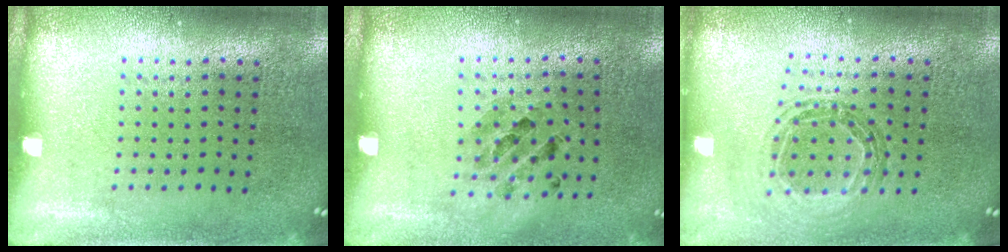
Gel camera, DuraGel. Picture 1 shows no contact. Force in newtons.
{"total": 0.8, "press": 0.8, "slide": 0.1}
{"total": 0.8, "press": 0.8, "slide": 0.1}